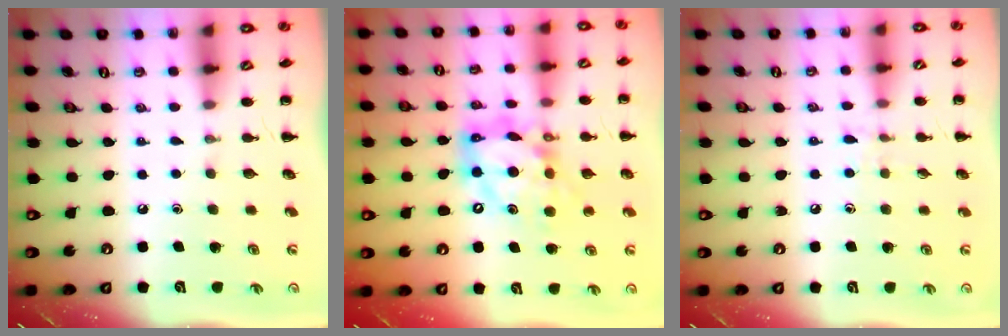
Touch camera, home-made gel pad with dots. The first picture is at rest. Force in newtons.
{"total": 12.7, "press": 12.0, "slide": 4.0}
{"total": 6.7, "press": 6.3, "slide": 2.3}